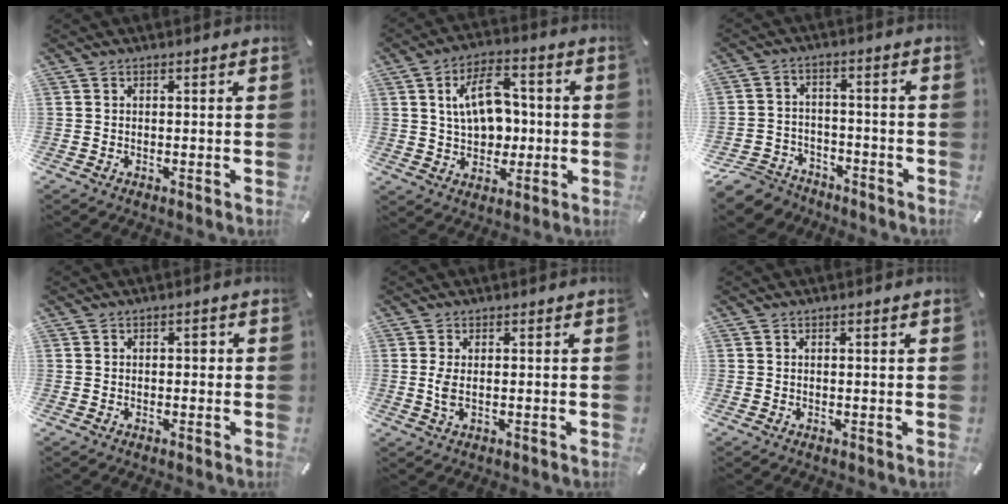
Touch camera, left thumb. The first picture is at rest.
{"total": 12.4, "force": [1.3, 8.9, 8.6], "torque": [-0.149, 0.013, 0.025]}
{"total": 8.1, "force": [-6.4, 4.6, 1.8], "torque": [-0.037, 0.036, -0.122]}
{"total": 1.4, "force": [0.0, 1.0, 1.0], "torque": [-0.011, 0.004, -0.005]}
{"total": 3.5, "force": [0.1, 1.1, 3.3], "torque": [-0.076, -0.004, -0.002]}
{"total": 0.5, "force": [0.2, 0.0, 0.5], "torque": [-0.008, 0.000, 0.003]}